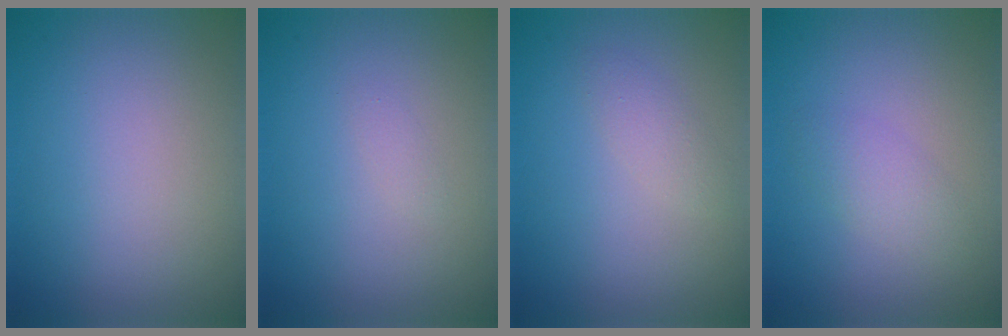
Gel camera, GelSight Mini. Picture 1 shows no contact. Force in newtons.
{"total": 0.6, "press": 0.6, "slide": 0.0}
{"total": 1.3, "press": 1.3, "slide": 0.1}
{"total": 1.8, "press": 1.8, "slide": 0.0}